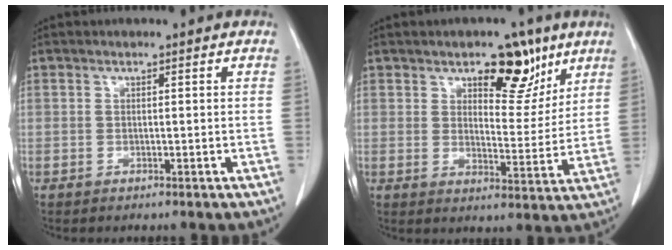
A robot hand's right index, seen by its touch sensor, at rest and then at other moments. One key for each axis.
{"total": 9.0, "fx": 5.6, "fy": 4.1, "fz": 5.8, "tx": -0.072, "ty": -0.003, "tz": 0.085}